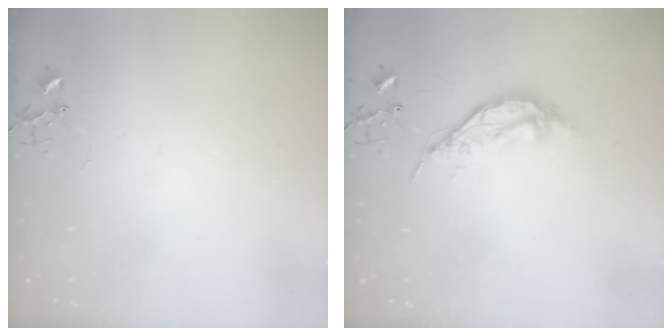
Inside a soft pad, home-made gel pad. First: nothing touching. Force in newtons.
{"total": 10.0, "press": 10.0, "slide": 0.8}